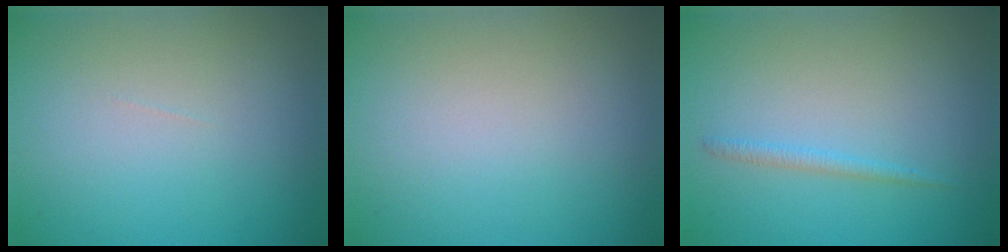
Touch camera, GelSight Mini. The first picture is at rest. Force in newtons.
{"total": 0.0}
{"total": 1.0, "press": 1.0, "slide": 0.1}